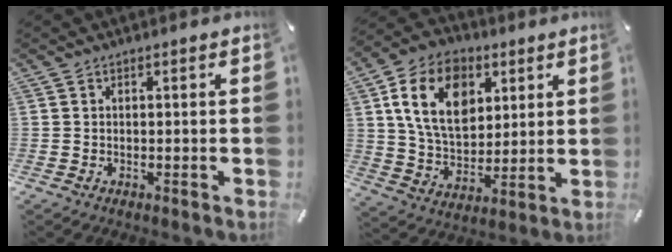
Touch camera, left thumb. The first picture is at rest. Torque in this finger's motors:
{"motor_torque": [1.13, 0.82, 2.13, -0.64, 0.23]}